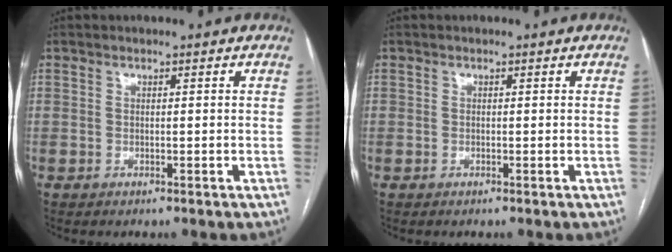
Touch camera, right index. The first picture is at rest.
{"total": 0.0}